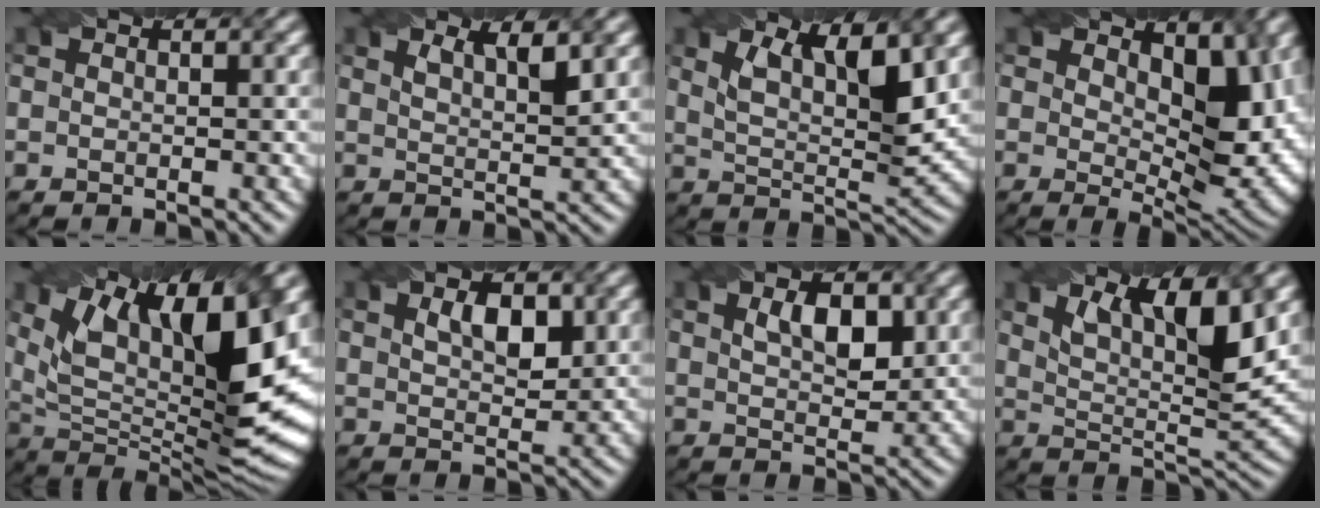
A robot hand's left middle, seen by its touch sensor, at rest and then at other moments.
{"total": 3.2, "force": [1.9, 0.9, 2.4], "torque": [-0.031, 0.006, 0.024]}
{"total": 6.7, "force": [3.4, 2.0, 5.4], "torque": [-0.099, -0.005, 0.060]}
{"total": 9.1, "force": [2.4, 5.0, 7.2], "torque": [-0.114, -0.024, 0.046]}
{"total": 16.0, "force": [6.8, 5.6, 13.3], "torque": [-0.230, 0.009, 0.127]}
{"total": 3.3, "force": [1.3, 1.7, 2.6], "torque": [-0.048, 0.002, 0.026]}
{"total": 3.9, "force": [1.4, 1.9, 3.0], "torque": [-0.054, 0.002, 0.028]}
{"total": 7.6, "force": [4.0, 2.1, 6.1], "torque": [-0.108, -0.006, 0.076]}